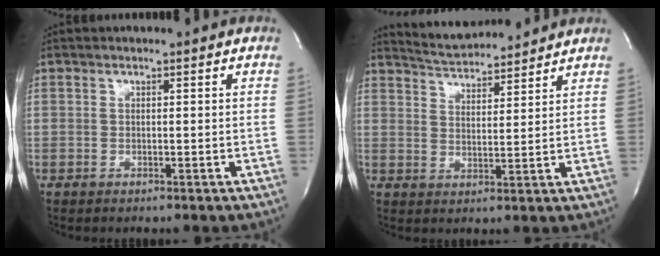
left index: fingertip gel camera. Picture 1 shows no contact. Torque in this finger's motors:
{"motor_torque": [-0.13, 0.04, 0.11, 0.07]}